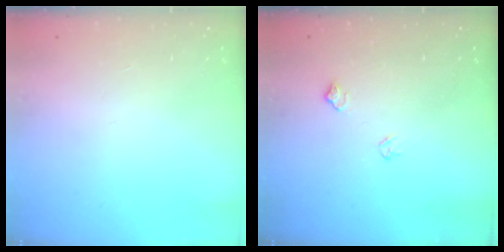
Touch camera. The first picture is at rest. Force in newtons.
{"total": 6.2, "press": 6.1, "slide": 0.8}